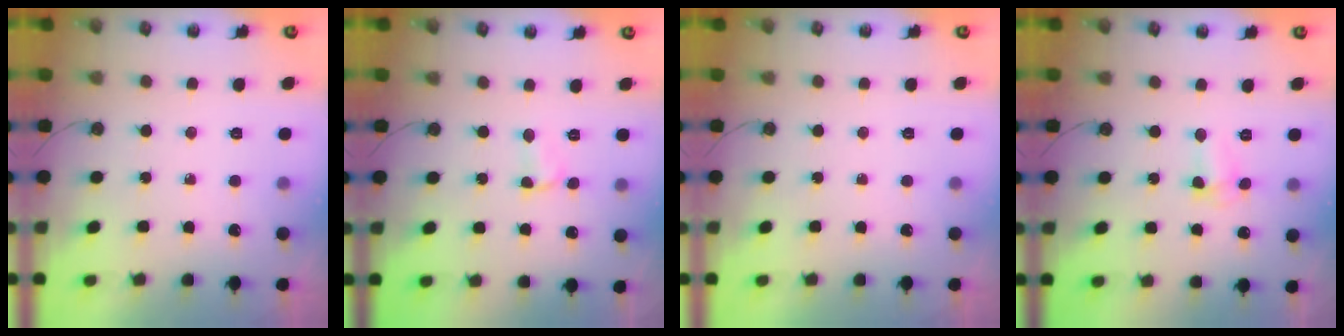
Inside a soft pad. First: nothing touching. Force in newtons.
{"total": 1.9, "press": 1.9, "slide": 0.3}
{"total": 0.0}
{"total": 4.9, "press": 3.9, "slide": 2.9}